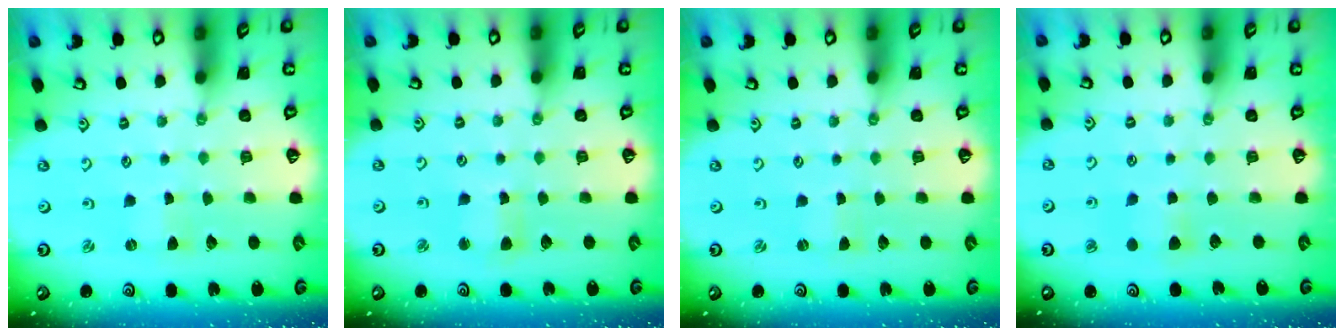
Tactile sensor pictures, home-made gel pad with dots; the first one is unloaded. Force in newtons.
{"total": 3.8, "press": 3.7, "slide": 0.4}
{"total": 0.0}
{"total": 4.1, "press": 4.0, "slide": 0.7}